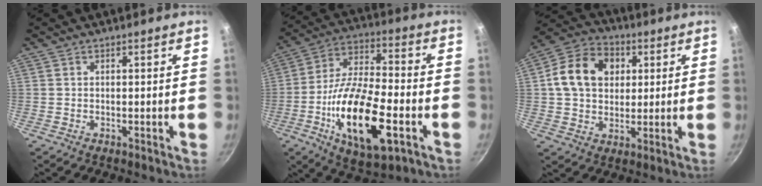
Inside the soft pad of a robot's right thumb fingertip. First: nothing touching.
{"total": 21.1, "force": [-6.6, 8.4, 18.2], "torque": [-0.328, 0.021, -0.119]}
{"total": 13.8, "force": [2.9, 10.7, 8.1], "torque": [-0.124, 0.013, 0.035]}